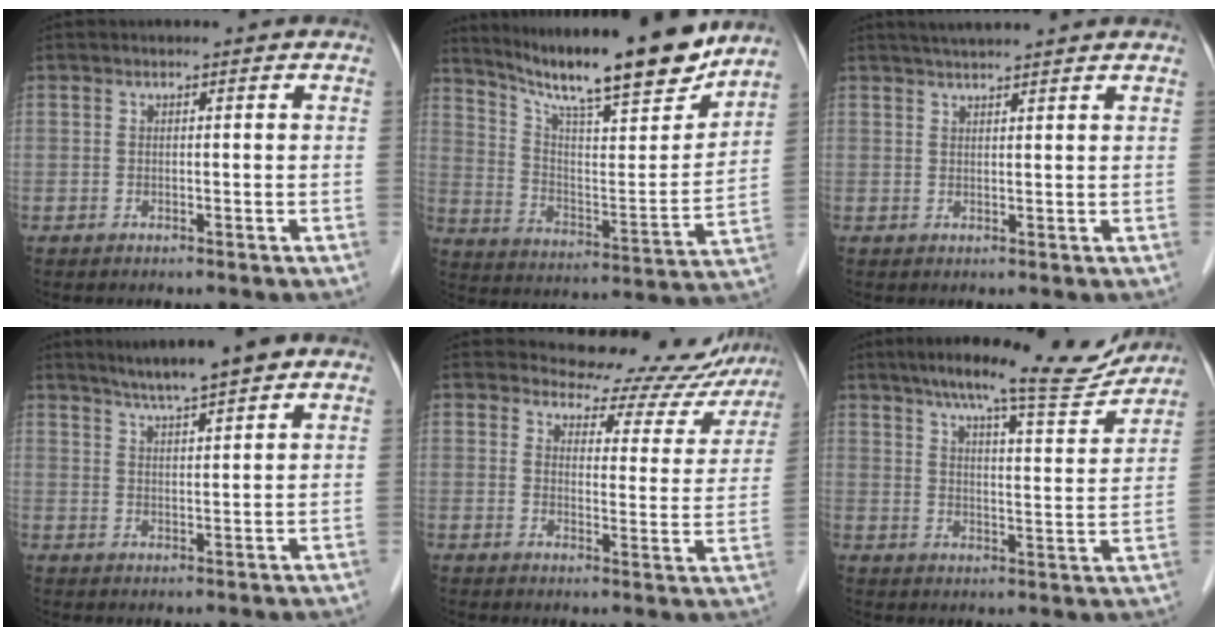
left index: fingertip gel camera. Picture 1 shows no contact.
{"total": 20.1, "force": [17.3, 1.6, 10.0], "torque": [-0.168, -0.019, 0.270]}
{"total": 5.5, "force": [4.9, -0.5, 2.4], "torque": [-0.037, 0.029, 0.070]}
{"total": 7.6, "force": [6.1, 0.1, 4.5], "torque": [-0.074, 0.016, 0.096]}
{"total": 12.6, "force": [12.2, 3.3, 0.0], "torque": [0.024, -0.034, 0.124]}
{"total": 15.1, "force": [13.2, 1.5, 7.1], "torque": [-0.104, -0.006, 0.181]}